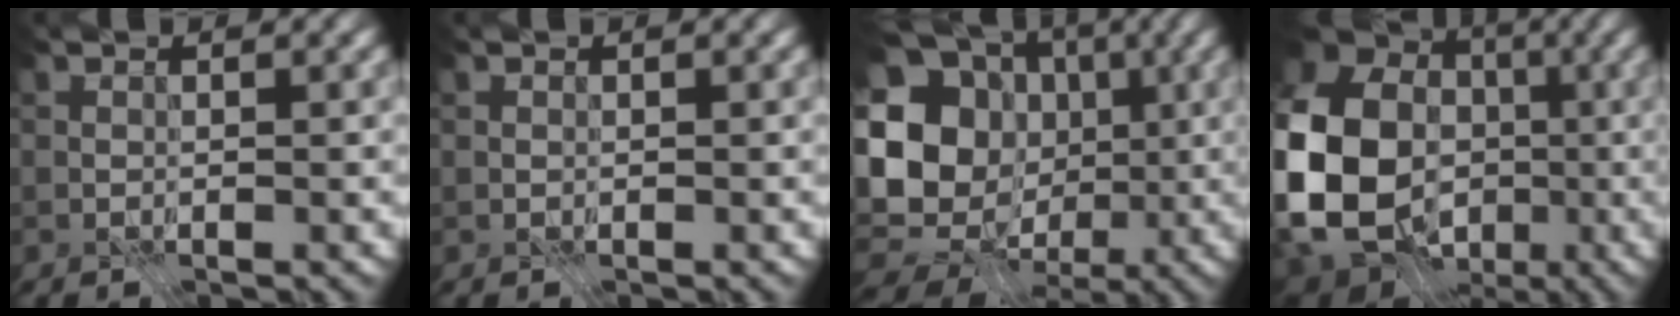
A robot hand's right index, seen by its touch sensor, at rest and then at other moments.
{"total": 0.0}
{"total": 16.3, "force": [-1.4, 13.5, 9.0], "torque": [-0.178, 0.007, -0.030]}
{"total": 18.9, "force": [-2.1, 16.3, 9.2], "torque": [-0.208, -0.015, -0.066]}